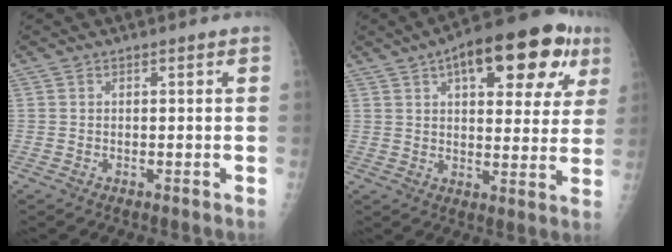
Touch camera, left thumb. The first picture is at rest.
{"total": 20.5, "force": [9.4, 8.9, 15.9], "torque": [-0.187, 0.005, 0.126]}